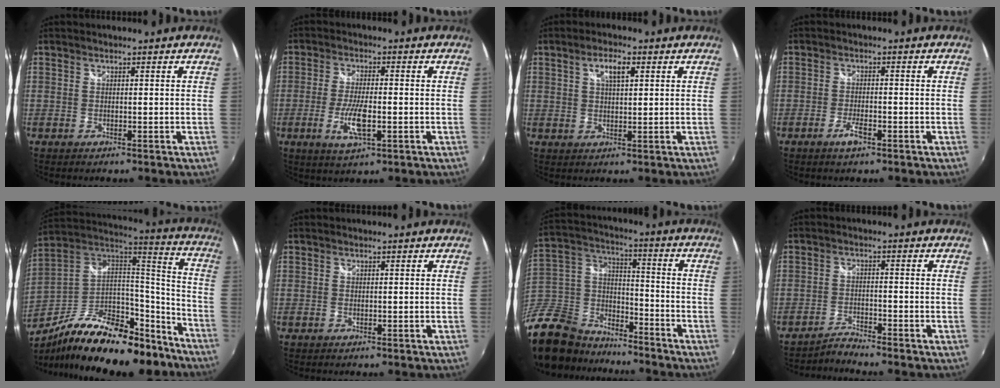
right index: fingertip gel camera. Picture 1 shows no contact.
{"total": 7.0, "force": [-2.1, 1.8, 6.4], "torque": [-0.132, -0.008, -0.040]}
{"total": 4.1, "force": [1.6, 1.5, 3.4], "torque": [-0.059, 0.008, 0.028]}
{"total": 3.0, "force": [-1.9, 0.7, 2.3], "torque": [-0.054, -0.001, -0.037]}
{"total": 29.7, "force": [-20.5, 13.0, 17.2], "torque": [-0.292, 0.019, -0.303]}
{"total": 0.0}
{"total": 23.9, "force": [-17.6, 12.7, 10.0], "torque": [-0.263, 0.017, -0.299]}
{"total": 3.1, "force": [-3.1, -0.3, 0.1], "torque": [-0.013, -0.001, -0.063]}